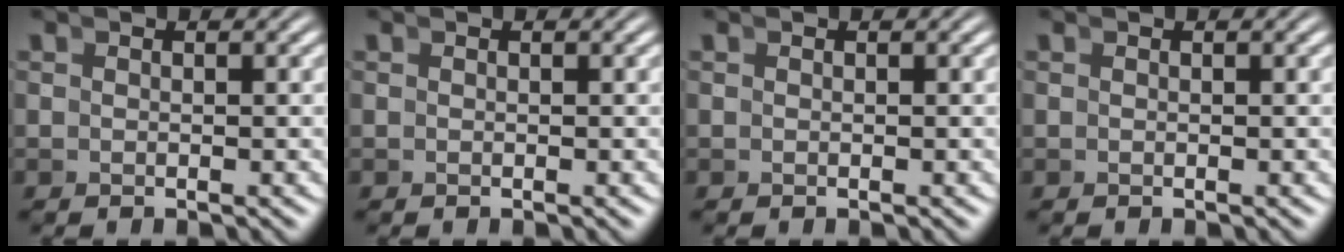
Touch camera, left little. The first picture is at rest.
{"total": 0.0}
{"total": 0.0}
{"total": 0.0}